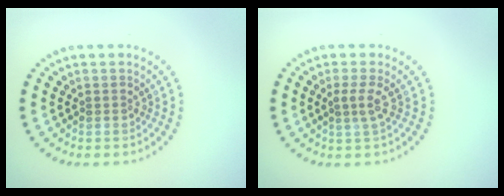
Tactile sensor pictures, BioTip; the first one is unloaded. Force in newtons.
{"total": 1.6, "press": 1.2, "slide": 1.1}